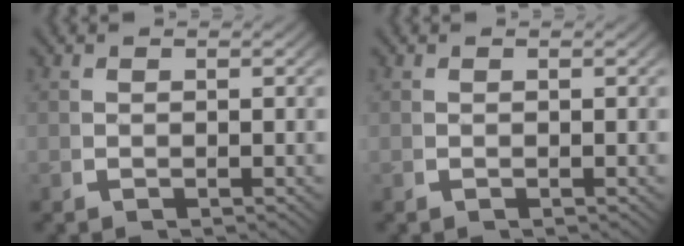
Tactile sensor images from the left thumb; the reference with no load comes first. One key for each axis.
{"total": 0.0}